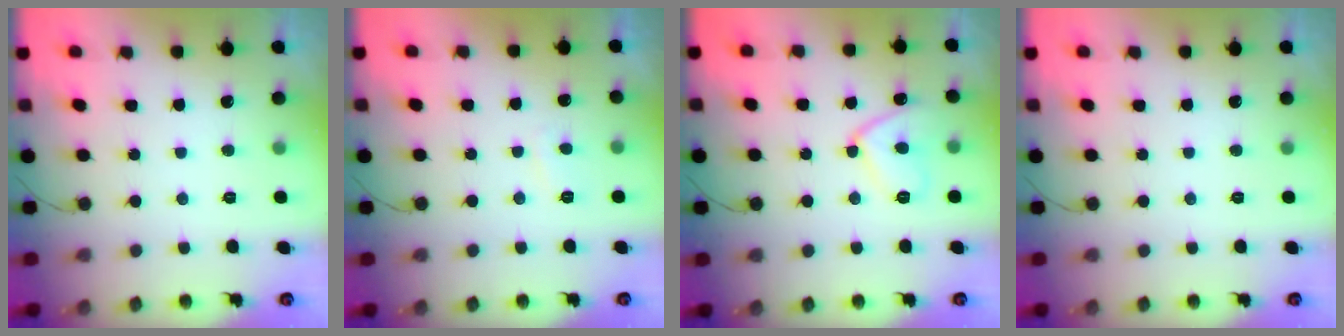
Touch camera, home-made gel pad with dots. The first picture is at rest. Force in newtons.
{"total": 2.0, "press": 1.9, "slide": 0.6}
{"total": 9.8, "press": 9.8, "slide": 0.8}
{"total": 0.0}